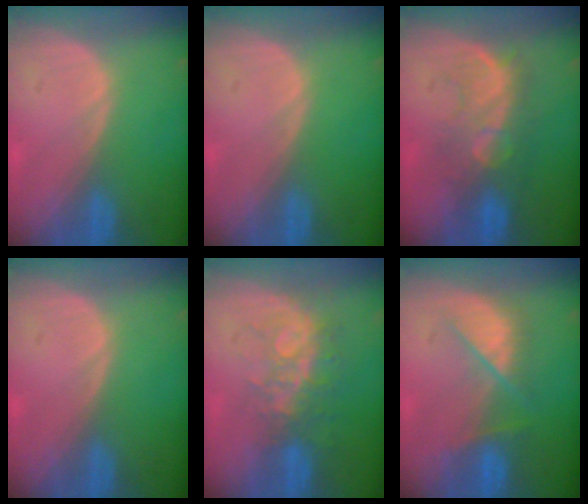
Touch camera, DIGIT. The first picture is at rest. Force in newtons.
{"total": 0.0}
{"total": 8.0, "press": 7.9, "slide": 1.6}
{"total": 0.0}
{"total": 8.4, "press": 7.0, "slide": 4.5}
{"total": 5.6, "press": 5.6, "slide": 0.9}